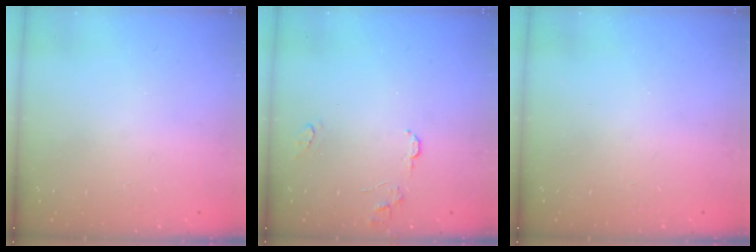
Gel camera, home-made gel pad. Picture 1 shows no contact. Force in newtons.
{"total": 7.5, "press": 7.5, "slide": 0.6}
{"total": 0.0}